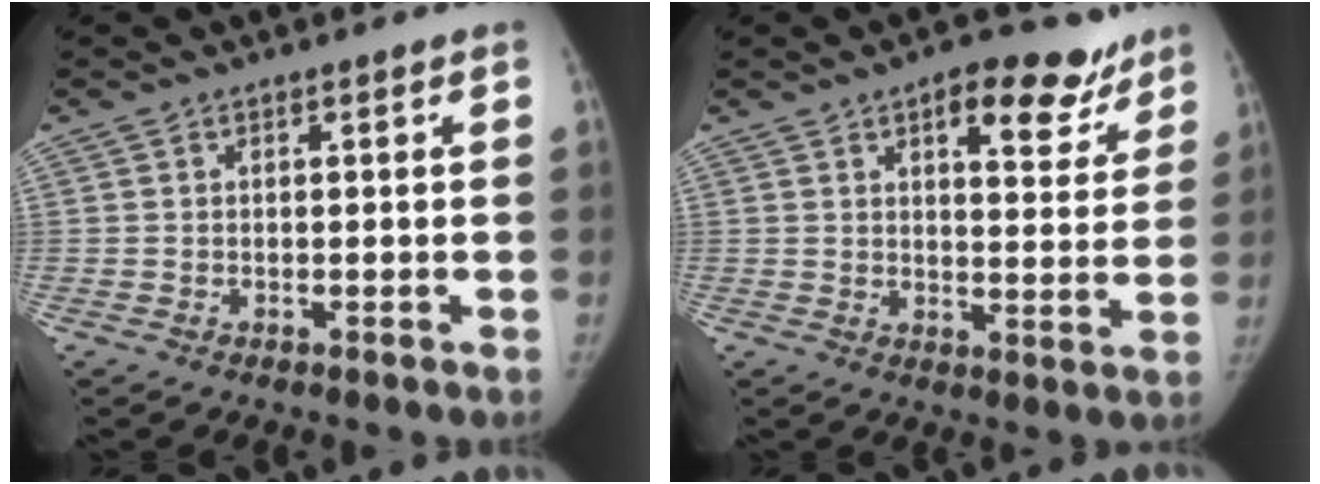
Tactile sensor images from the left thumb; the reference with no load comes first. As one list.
[{"total": 16.0, "force": [10.1, 8.2, 9.3], "torque": [-0.059, -0.047, 0.142]}]